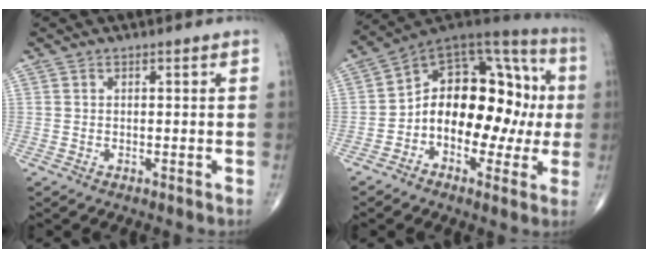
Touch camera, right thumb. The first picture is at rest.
{"total": 20.1, "force": [-1.3, 12.9, 15.3], "torque": [-0.179, 0.061, -0.025]}